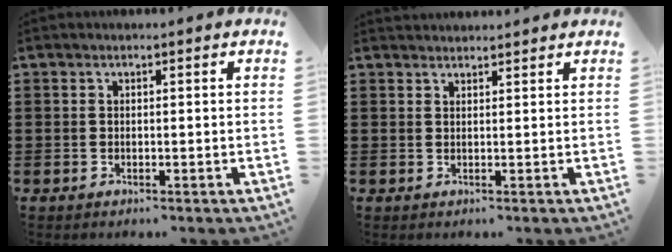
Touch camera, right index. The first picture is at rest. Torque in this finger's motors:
{"motor_torque": [-0.30, 1.25, 0.10, 0.03]}